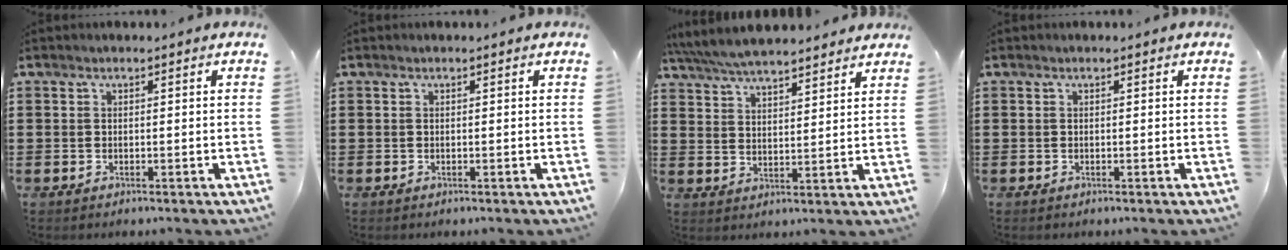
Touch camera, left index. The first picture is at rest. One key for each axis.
{"total": 0.0}
{"total": 5.8, "fx": 5.6, "fy": 0.6, "fz": 1.4, "tx": -0.051, "ty": -0.020, "tz": 0.101}
{"total": 0.0}